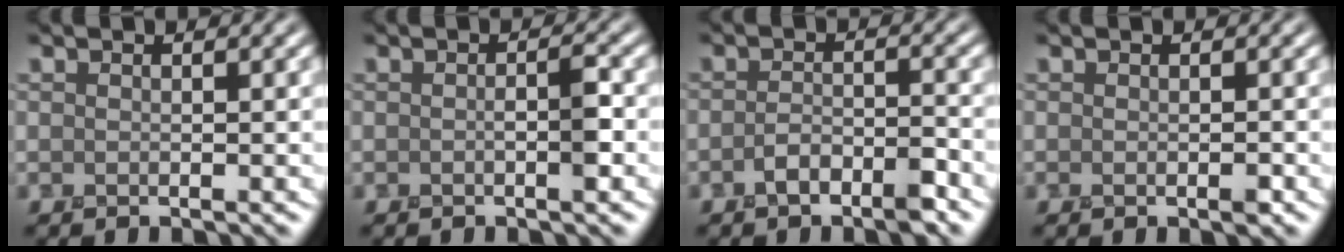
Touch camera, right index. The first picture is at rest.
{"total": 1.6, "force": [-0.3, 0.2, 1.6], "torque": [-0.028, 0.005, -0.007]}
{"total": 2.8, "force": [-1.8, 1.1, 1.9], "torque": [-0.033, 0.009, -0.034]}
{"total": 0.8, "force": [-0.4, 0.1, 0.7], "torque": [-0.014, -0.002, -0.007]}